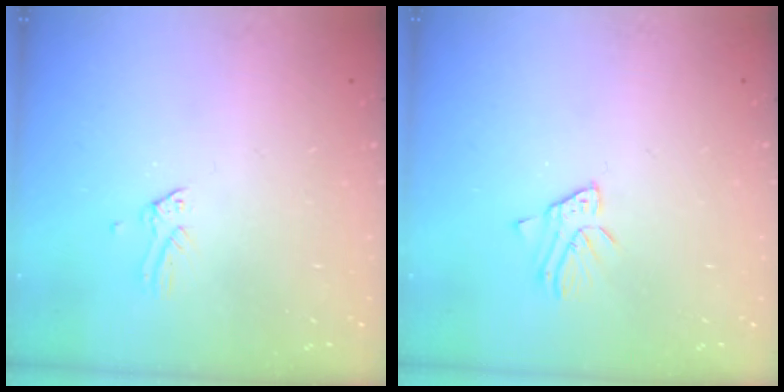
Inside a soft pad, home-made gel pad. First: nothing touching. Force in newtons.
{"total": 3.9, "press": 3.9, "slide": 0.3}